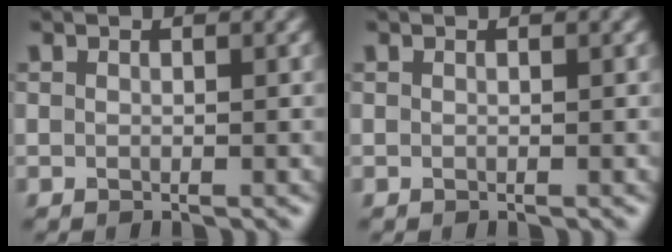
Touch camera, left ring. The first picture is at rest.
{"total": 0.0}